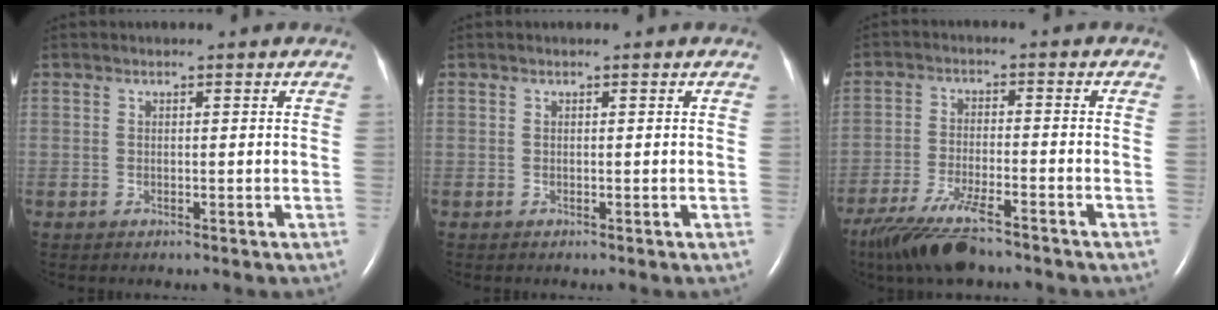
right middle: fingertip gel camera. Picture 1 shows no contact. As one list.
[{"total": 0.0}, {"total": 10.4, "force": [-8.1, 1.5, 6.4], "torque": [-0.126, -0.032, -0.143]}]